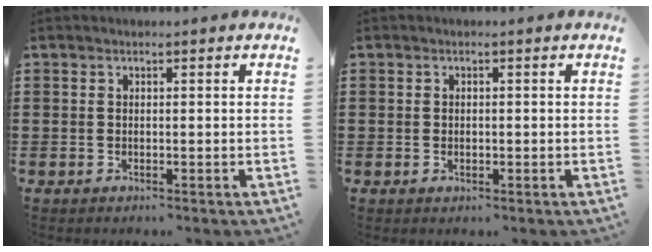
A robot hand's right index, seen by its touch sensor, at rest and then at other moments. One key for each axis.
{"total": 0.8, "fx": -0.1, "fy": 0.5, "fz": 0.6, "tx": -0.013, "ty": 0.001, "tz": -0.003}